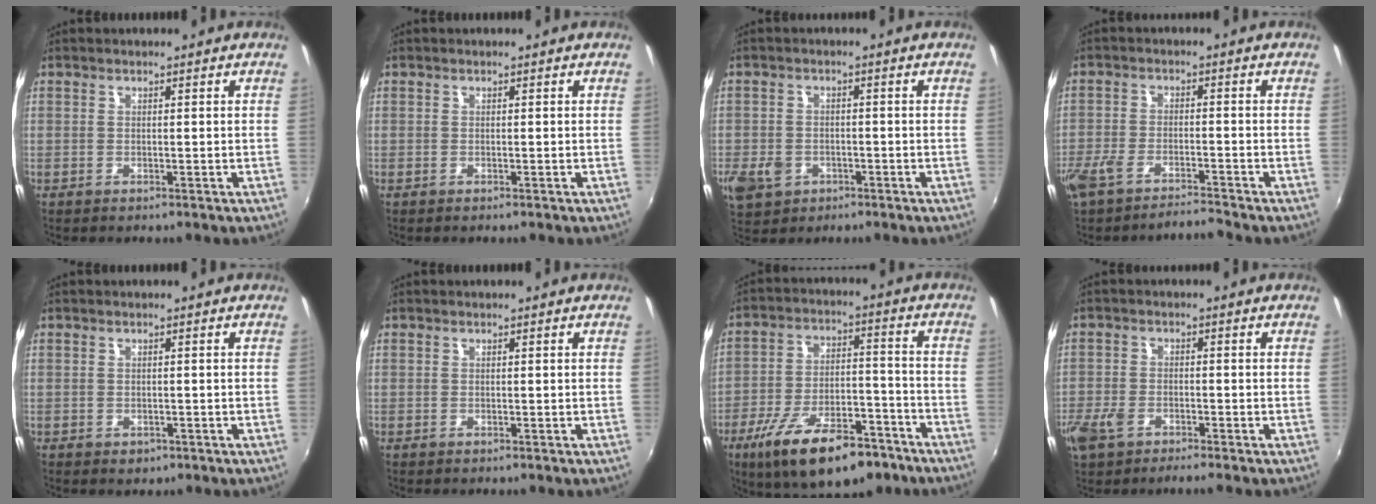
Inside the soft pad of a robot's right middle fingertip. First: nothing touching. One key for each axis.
{"total": 0.0}
{"total": 7.4, "fx": -3.2, "fy": 5.7, "fz": 3.5, "tx": -0.097, "ty": -0.008, "tz": -0.053}
{"total": 7.5, "fx": -6.6, "fy": 1.4, "fz": 3.3, "tx": -0.089, "ty": -0.022, "tz": -0.124}
{"total": 0.6, "fx": -0.2, "fy": 0.6, "fz": 0.2, "tx": 0.000, "ty": -0.004, "tz": -0.004}
{"total": 0.0}
{"total": 19.3, "fx": -12.7, "fy": 7.4, "fz": 12.6, "tx": -0.225, "ty": -0.020, "tz": -0.190}
{"total": 6.5, "fx": -4.3, "fy": 2.8, "fz": 4.0, "tx": -0.107, "ty": -0.016, "tz": -0.086}